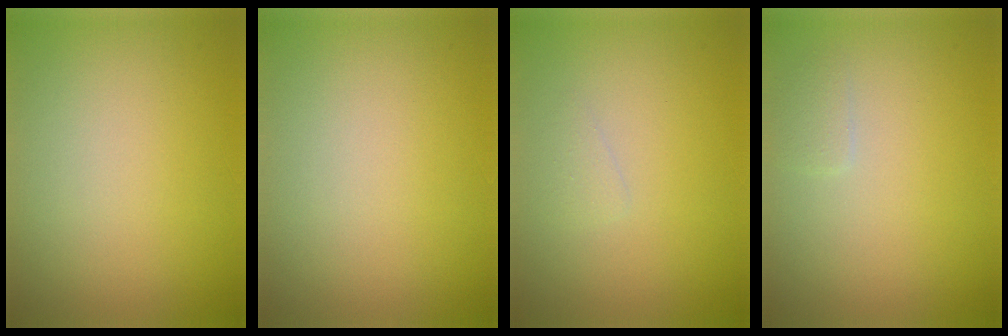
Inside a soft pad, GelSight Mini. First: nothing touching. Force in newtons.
{"total": 0.0}
{"total": 0.7, "press": 0.7, "slide": 0.0}
{"total": 0.9, "press": 0.9, "slide": 0.1}